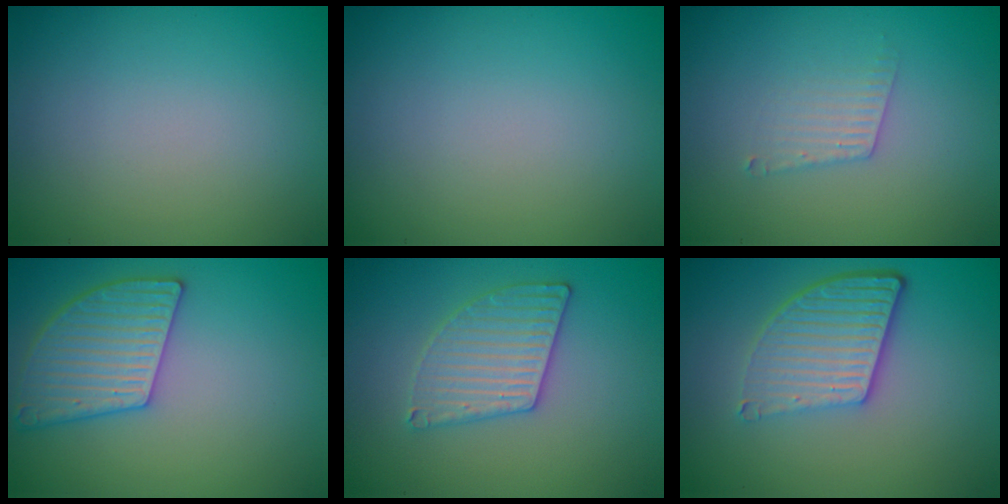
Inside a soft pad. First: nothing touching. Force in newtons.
{"total": 0.0}
{"total": 1.7, "press": 1.7, "slide": 0.0}
{"total": 4.8, "press": 4.3, "slide": 2.1}
{"total": 3.0, "press": 3.0, "slide": 0.2}
{"total": 5.3, "press": 3.8, "slide": 3.7}